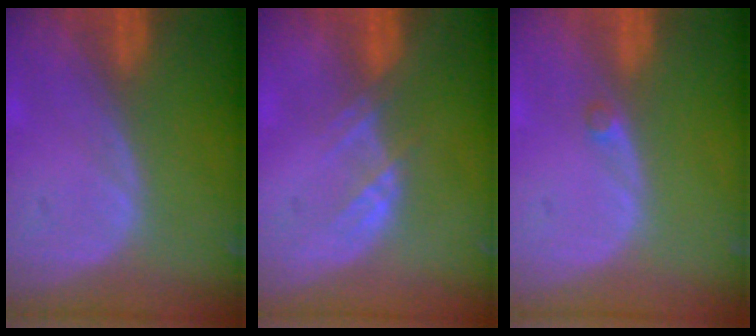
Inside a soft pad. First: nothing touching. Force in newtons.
{"total": 2.6, "press": 2.5, "slide": 0.7}
{"total": 1.0, "press": 0.9, "slide": 0.5}